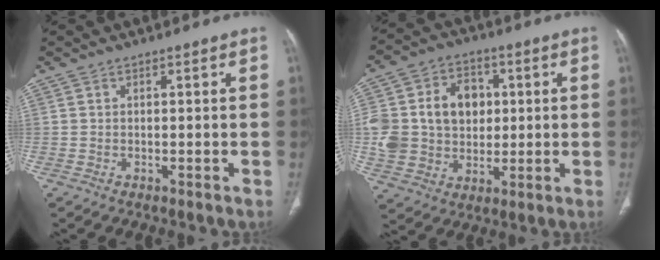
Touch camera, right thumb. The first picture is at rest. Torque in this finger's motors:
{"motor_torque": [1.79, 1.74, 1.20, -0.09, 0.11]}